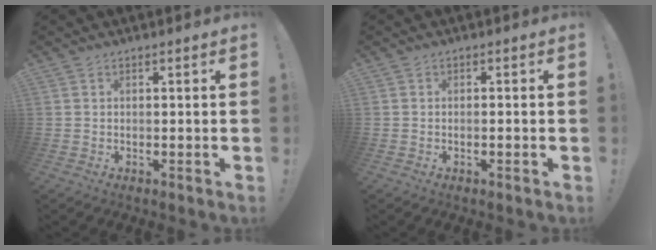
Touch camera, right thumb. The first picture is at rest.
{"total": 1.2, "force": [-0.9, 0.0, 0.8], "torque": [-0.022, 0.005, -0.014]}